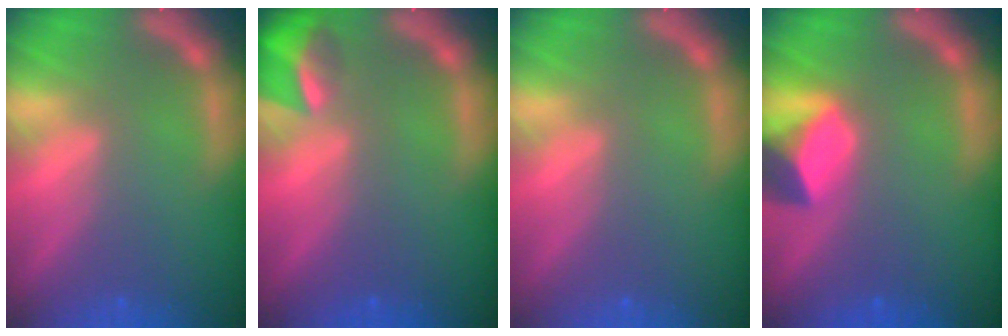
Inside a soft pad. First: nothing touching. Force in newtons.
{"total": 3.9}
{"total": 0.0}
{"total": 4.9}